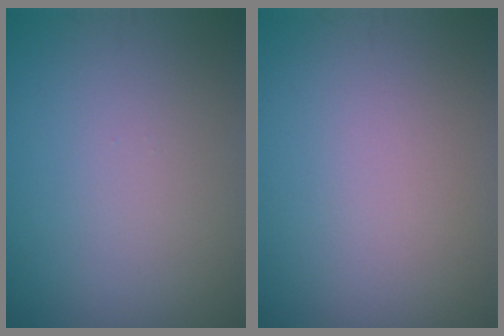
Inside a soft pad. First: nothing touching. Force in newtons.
{"total": 0.0}